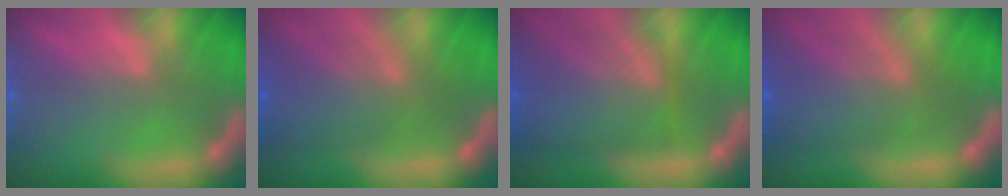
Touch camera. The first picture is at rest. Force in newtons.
{"total": 7.1}
{"total": 9.1}
{"total": 7.5}